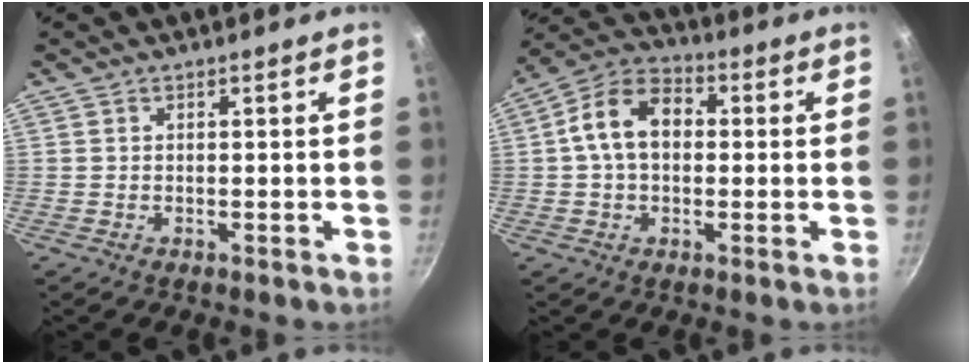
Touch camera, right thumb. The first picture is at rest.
{"total": 11.2, "force": [0.9, 7.8, 7.9], "torque": [-0.112, 0.031, -0.003]}